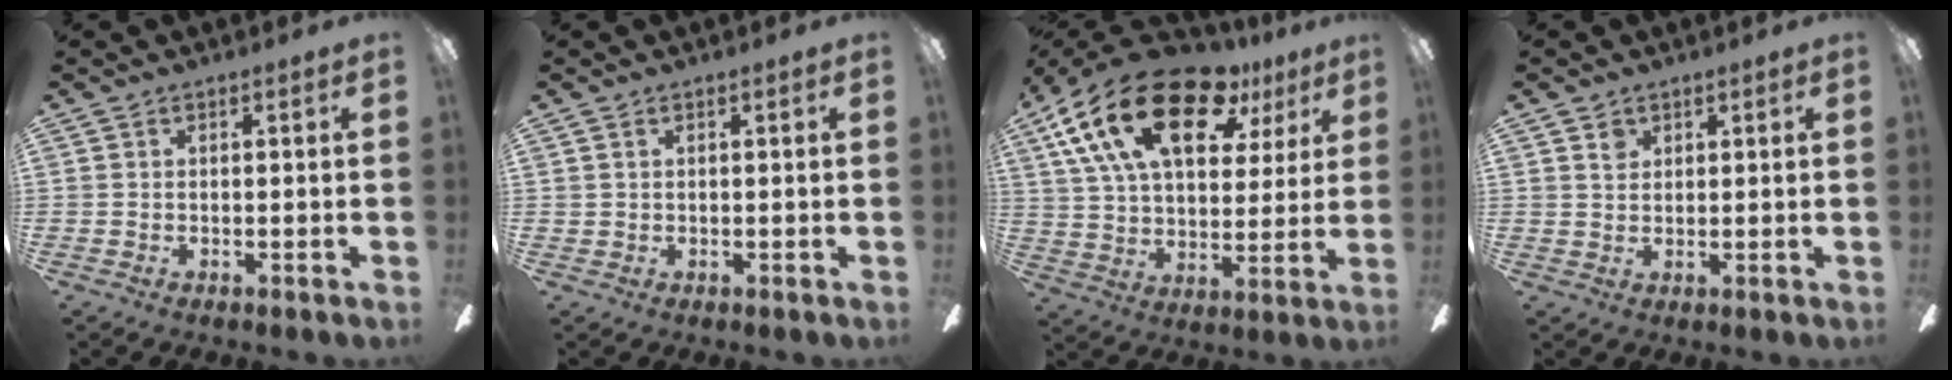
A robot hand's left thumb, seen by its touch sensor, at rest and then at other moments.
{"total": 0.6, "force": [0.3, 0.5, 0.1], "torque": [-0.003, 0.004, 0.005]}
{"total": 24.4, "force": [13.6, 12.1, 16.2], "torque": [-0.296, -0.063, 0.230]}
{"total": 2.4, "force": [1.6, 1.6, 0.7], "torque": [0.001, -0.006, 0.027]}